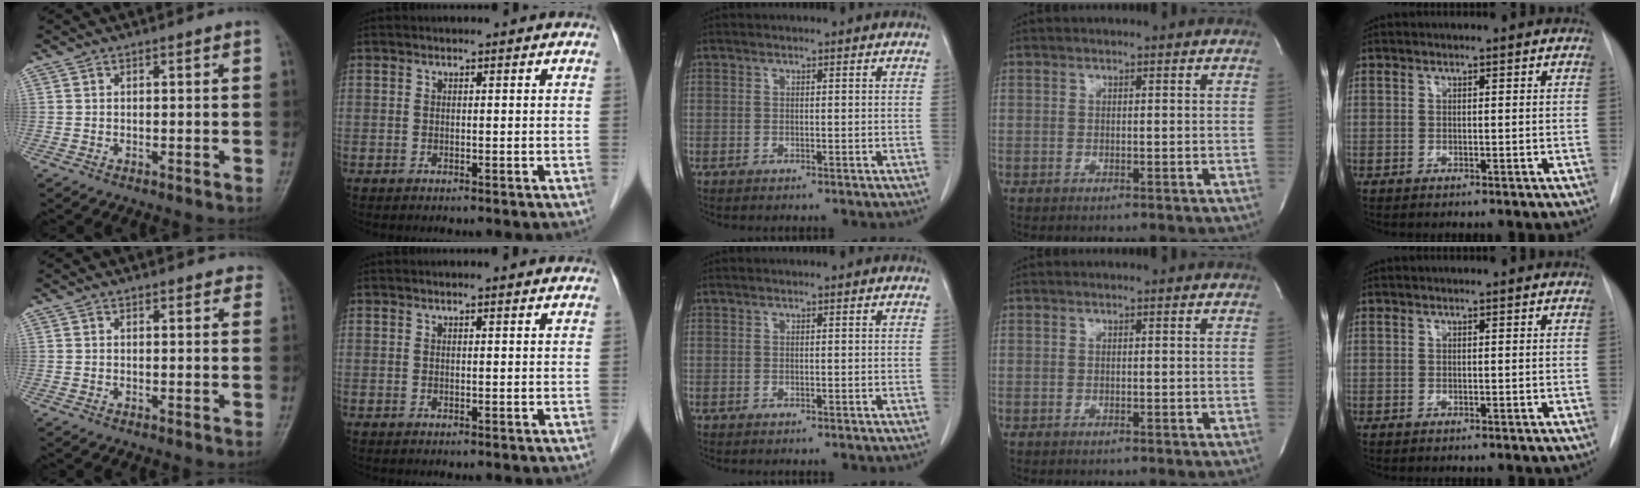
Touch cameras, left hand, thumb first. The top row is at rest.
{"thumb": {"total": 2.3, "force": [2.0, 1.0, 0.5], "torque": [0.015, -0.005, 0.010]}, "index": {"total": 1.2, "force": [1.1, -0.1, 0.4], "torque": [-0.016, 0.005, 0.014]}}